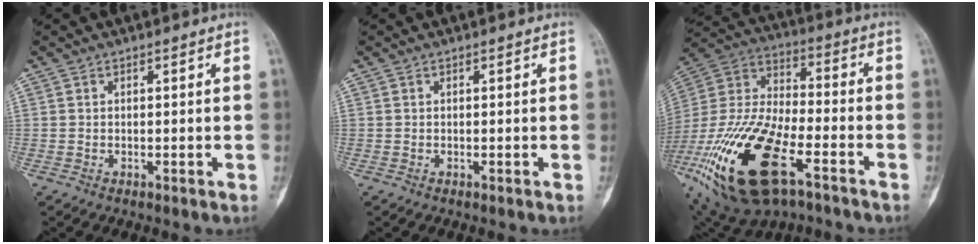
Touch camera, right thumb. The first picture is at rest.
{"total": 0.0}
{"total": 27.9, "force": [-12.4, 12.2, 21.9], "torque": [-0.508, 0.013, -0.222]}